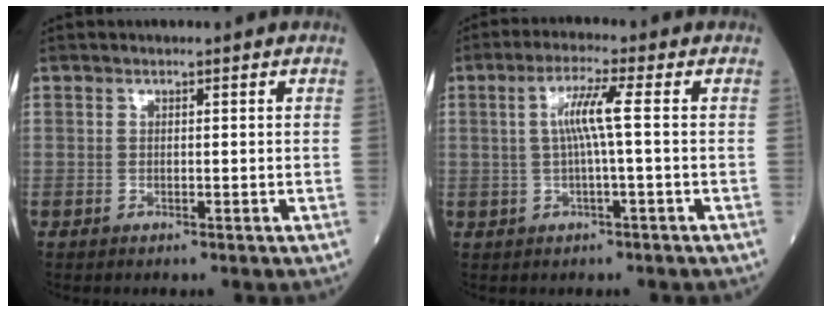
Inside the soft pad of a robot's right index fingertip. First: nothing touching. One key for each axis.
{"total": 5.2, "fx": 0.5, "fy": -0.6, "fz": 5.1, "tx": -0.100, "ty": 0.010, "tz": 0.014}